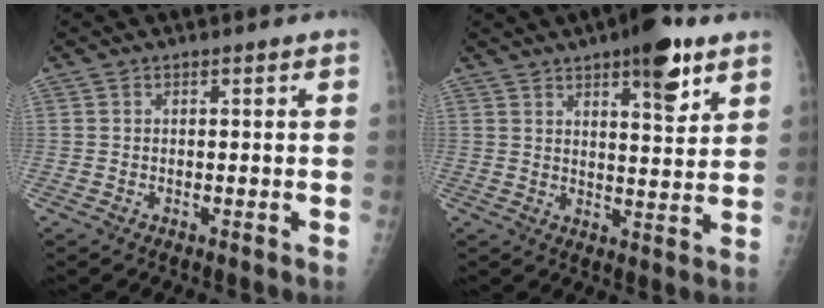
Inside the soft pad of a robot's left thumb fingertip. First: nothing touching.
{"total": 10.5, "force": [6.3, 3.2, 7.8], "torque": [-0.090, -0.031, 0.087]}